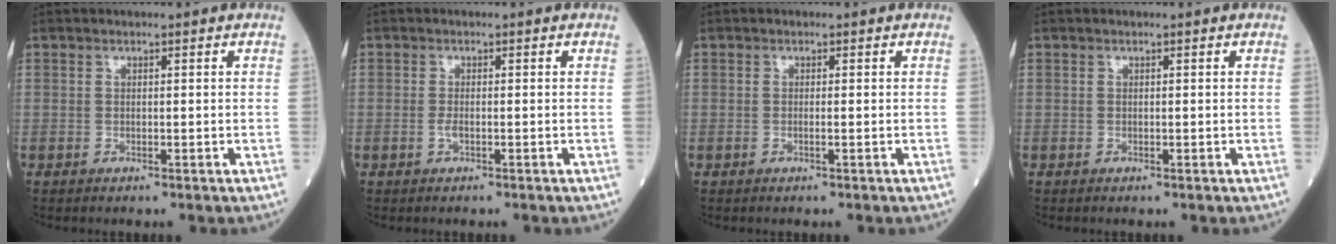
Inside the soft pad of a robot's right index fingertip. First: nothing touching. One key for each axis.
{"total": 1.0, "fx": -0.4, "fy": 0.1, "fz": 0.9, "tx": -0.023, "ty": 0.000, "tz": -0.007}
{"total": 0.6, "fx": -0.1, "fy": -0.1, "fz": 0.6, "tx": -0.014, "ty": 0.001, "tz": -0.001}
{"total": 0.0}